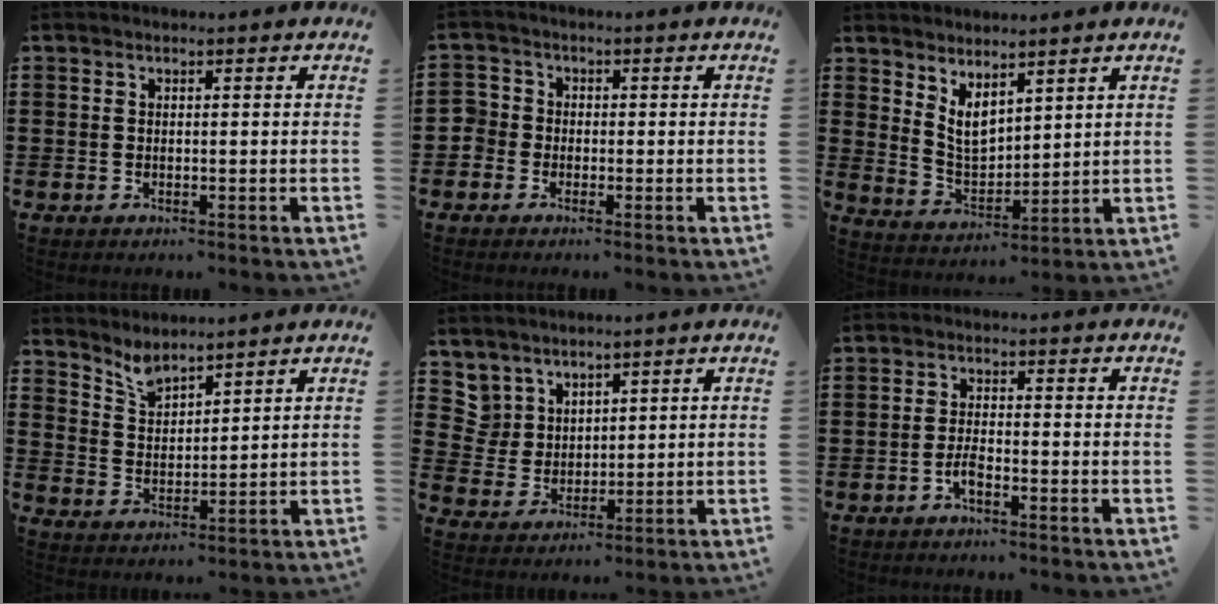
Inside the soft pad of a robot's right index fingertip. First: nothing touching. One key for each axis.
{"total": 2.6, "fx": -1.3, "fy": 2.2, "fz": 0.2, "tx": -0.024, "ty": 0.002, "tz": -0.033}
{"total": 4.8, "fx": 3.4, "fy": 2.5, "fz": 2.3, "tx": -0.059, "ty": -0.006, "tz": 0.065}
{"total": 3.7, "fx": 3.5, "fy": 0.9, "fz": 0.8, "tx": -0.028, "ty": -0.008, "tz": 0.065}
{"total": 5.0, "fx": 3.8, "fy": 3.2, "fz": 0.0, "tx": -0.024, "ty": -0.001, "tz": 0.074}
{"total": 2.6, "fx": -1.6, "fy": 0.6, "fz": 1.9, "tx": -0.043, "ty": 0.000, "tz": -0.032}